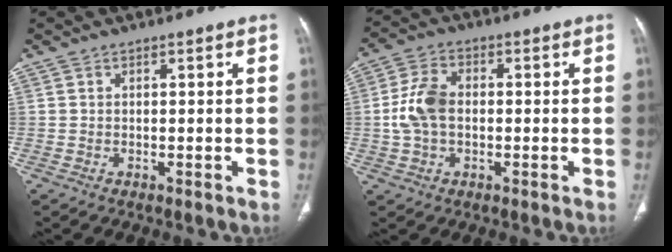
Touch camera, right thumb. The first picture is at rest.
{"total": 10.5, "force": [0.1, 7.1, 7.8], "torque": [-0.152, 0.020, -0.001]}